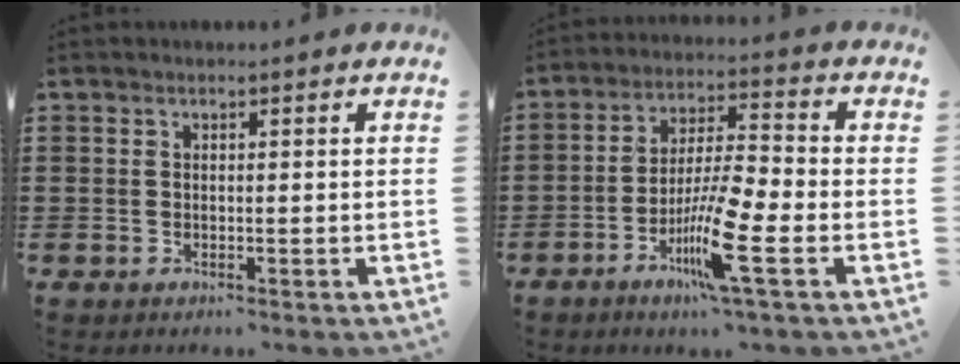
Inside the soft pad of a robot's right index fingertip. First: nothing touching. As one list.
[{"total": 10.4, "force": [-4.3, 1.7, 9.4], "torque": [-0.190, -0.007, -0.082]}]